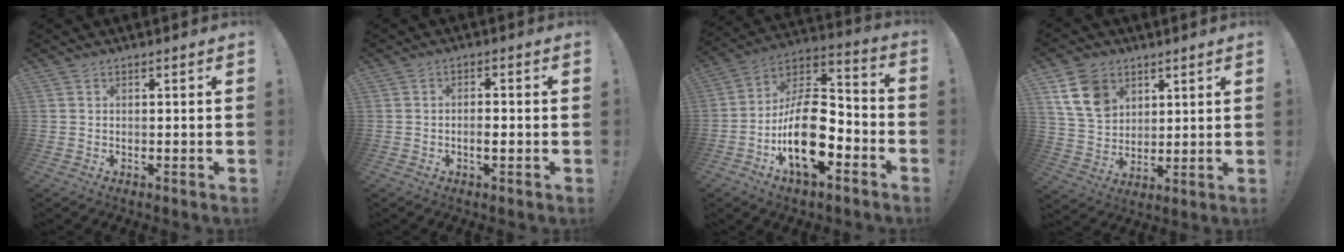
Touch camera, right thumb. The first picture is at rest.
{"total": 2.7, "force": [-1.1, 0.9, 2.4], "torque": [-0.036, 0.000, -0.019]}
{"total": 21.5, "force": [-6.7, 11.4, 16.9], "torque": [-0.301, 0.041, -0.104]}
{"total": 14.1, "force": [6.8, 10.3, 6.7], "torque": [-0.119, -0.016, 0.142]}